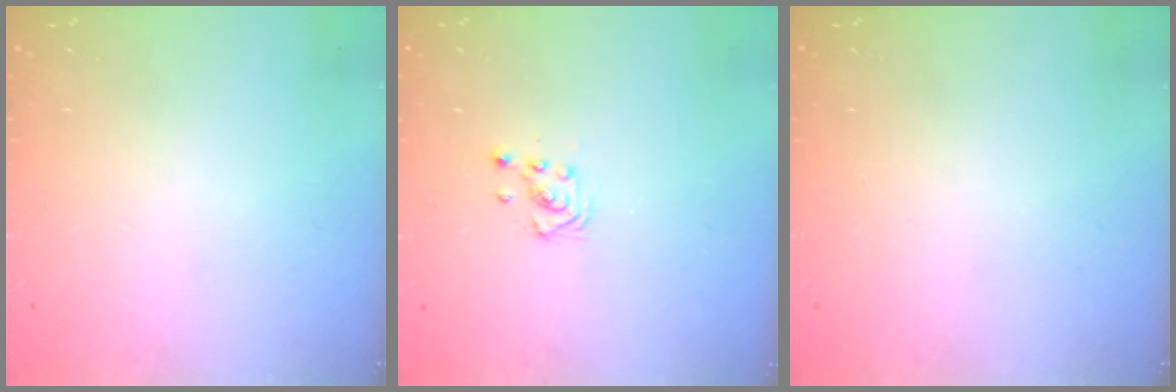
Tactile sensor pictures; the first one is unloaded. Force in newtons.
{"total": 2.9, "press": 2.8, "slide": 0.3}
{"total": 0.0}